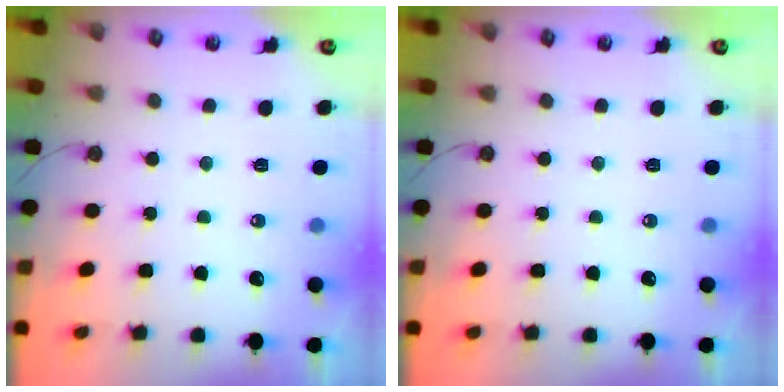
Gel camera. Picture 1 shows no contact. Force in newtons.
{"total": 0.0}